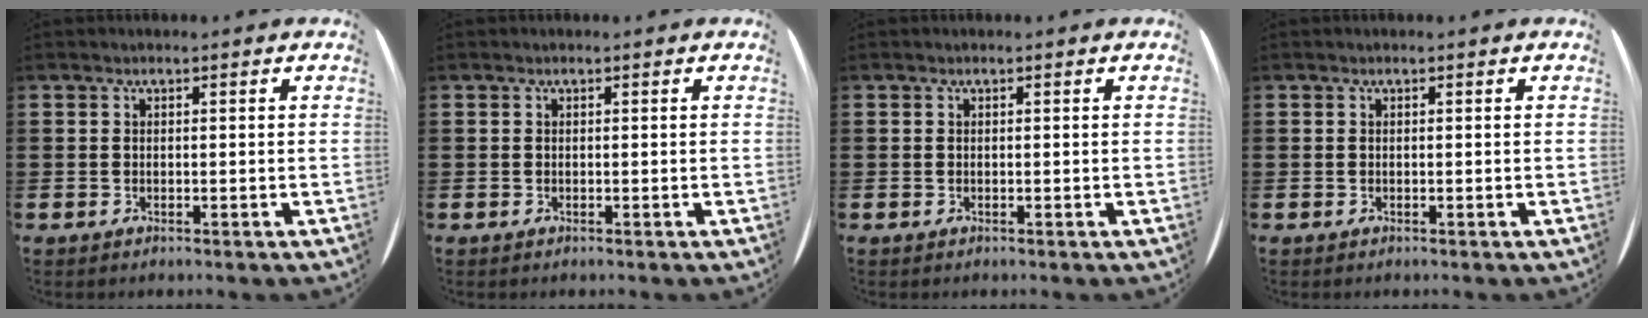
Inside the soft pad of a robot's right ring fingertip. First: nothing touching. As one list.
[{"total": 0.0}, {"total": 0.0}, {"total": 0.0}]